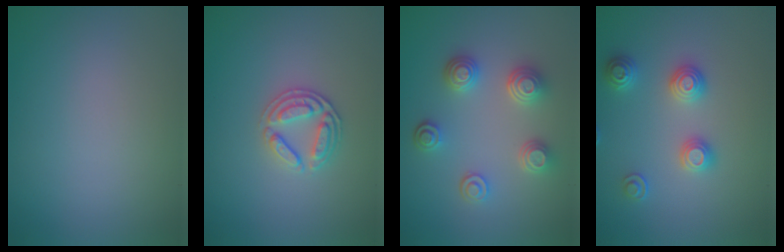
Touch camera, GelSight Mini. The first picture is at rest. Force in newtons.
{"total": 2.7, "press": 2.5, "slide": 0.8}
{"total": 3.9, "press": 3.3, "slide": 2.0}
{"total": 2.8, "press": 2.7, "slide": 0.8}